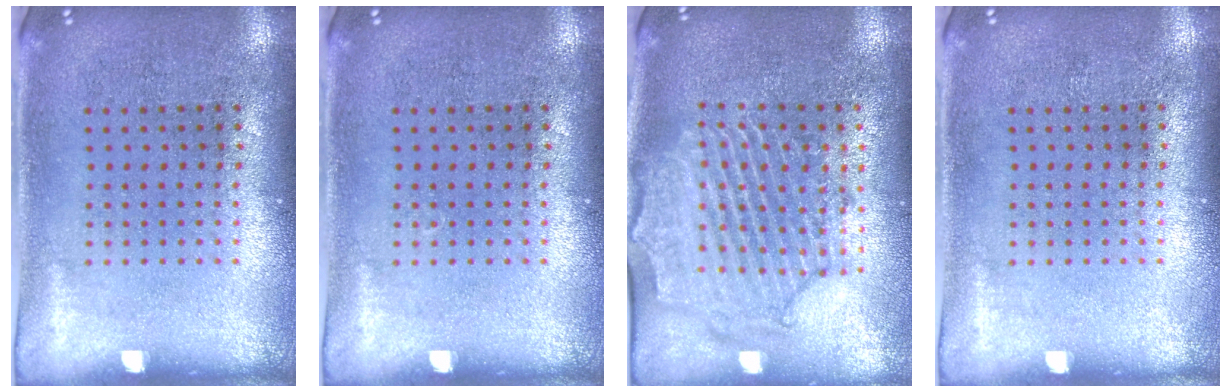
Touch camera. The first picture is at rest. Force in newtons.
{"total": 0.0}
{"total": 2.3, "press": 2.1, "slide": 0.8}
{"total": 0.0}